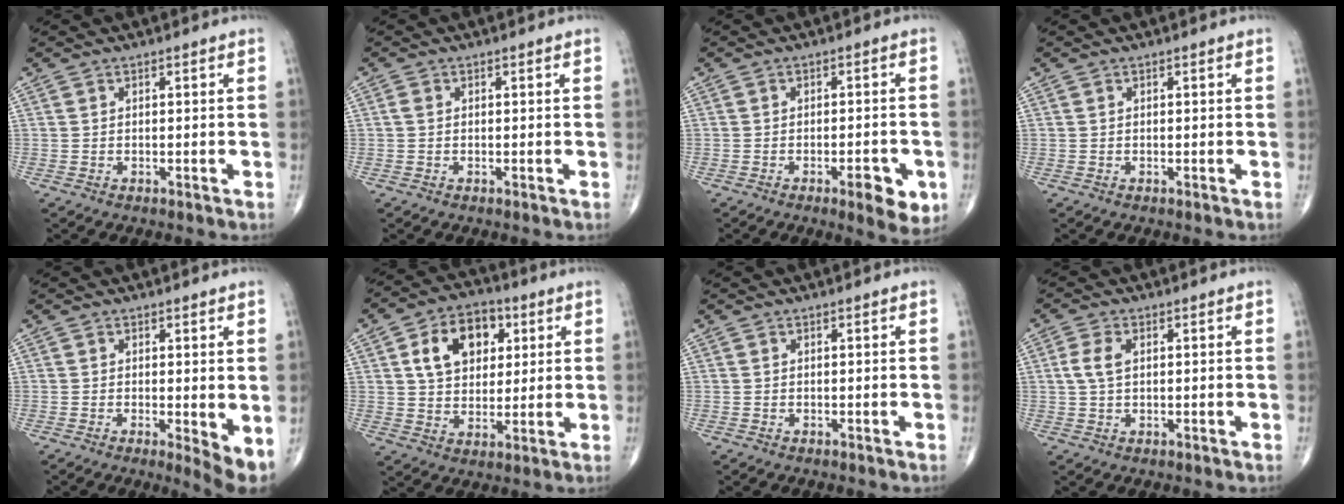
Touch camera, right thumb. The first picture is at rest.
{"total": 0.8, "force": [0.0, 0.6, 0.5], "torque": [-0.011, 0.000, -0.002]}
{"total": 6.9, "force": [-2.8, 2.3, 5.8], "torque": [-0.063, 0.002, -0.034]}
{"total": 0.0}
{"total": 4.6, "force": [-0.1, 1.2, 4.5], "torque": [-0.067, -0.015, -0.004]}
{"total": 12.8, "force": [4.2, 8.9, 8.2], "torque": [-0.097, -0.003, 0.069]}
{"total": 0.0}
{"total": 3.9, "force": [0.8, 2.1, 3.2], "torque": [-0.076, 0.006, 0.016]}